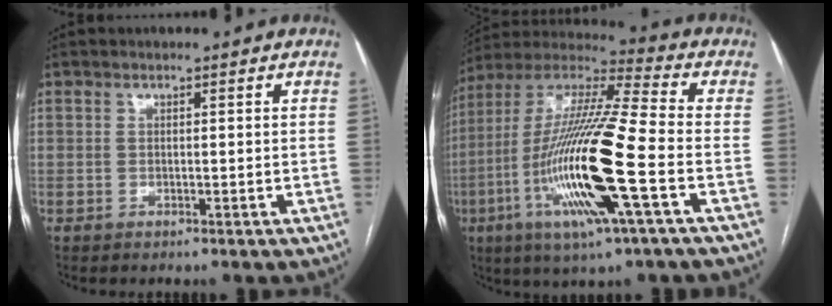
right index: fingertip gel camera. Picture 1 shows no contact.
{"total": 21.4, "force": [-5.9, 1.1, 20.5], "torque": [-0.435, -0.023, -0.117]}